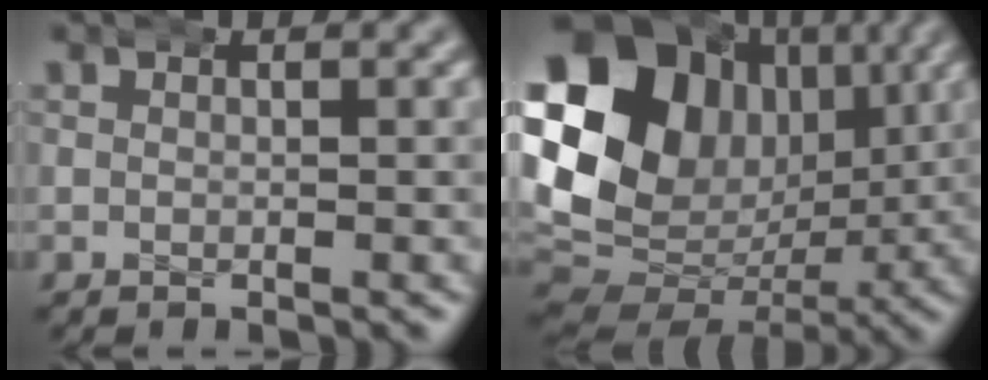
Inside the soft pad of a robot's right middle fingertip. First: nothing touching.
{"total": 18.8, "force": [2.4, 14.6, 11.5], "torque": [-0.201, -0.011, 0.039]}